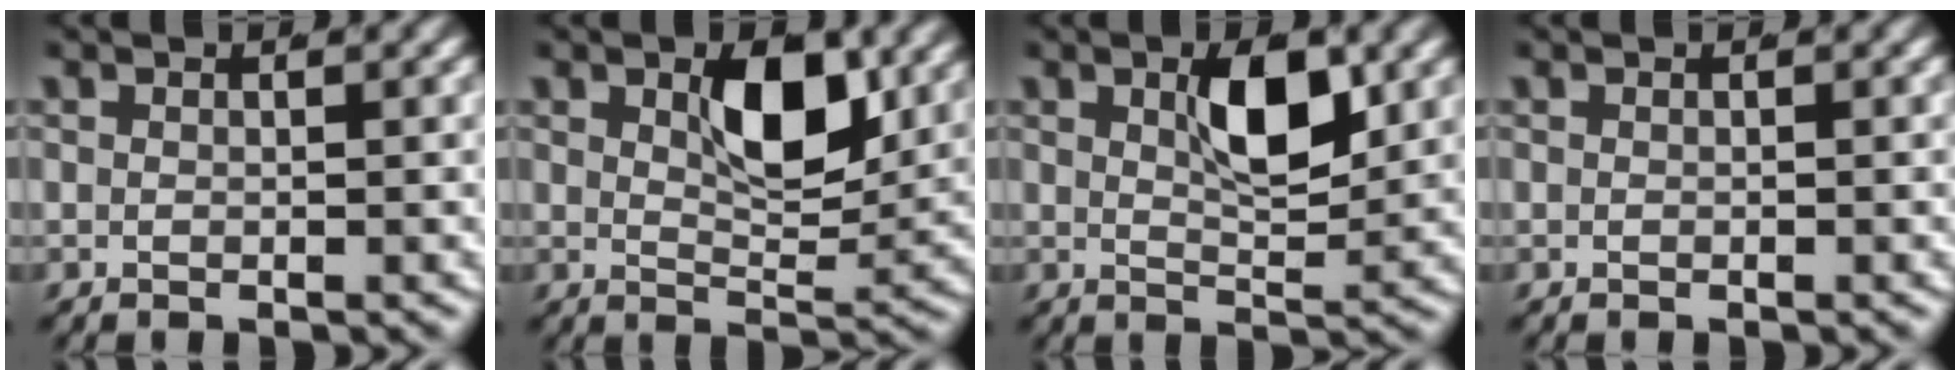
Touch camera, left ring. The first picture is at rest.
{"total": 5.5, "force": [2.4, 2.3, 4.4], "torque": [-0.069, -0.021, 0.049]}
{"total": 4.2, "force": [1.6, 1.1, 3.7], "torque": [-0.057, -0.014, 0.037]}
{"total": 0.0}